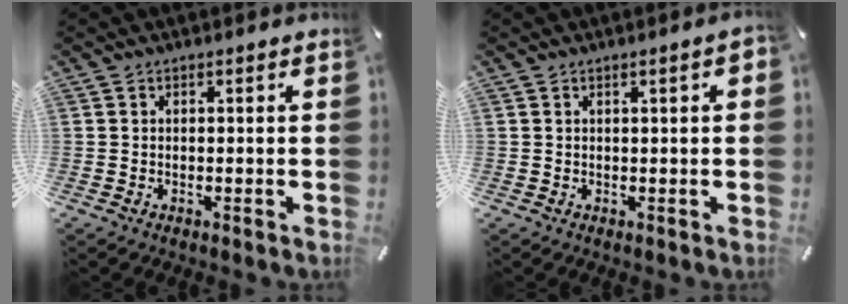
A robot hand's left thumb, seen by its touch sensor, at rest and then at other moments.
{"total": 2.0, "force": [0.3, 0.5, 1.9], "torque": [-0.034, 0.002, 0.004]}